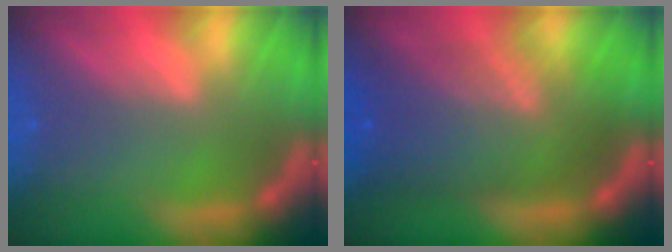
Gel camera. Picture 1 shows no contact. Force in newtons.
{"total": 9.6}